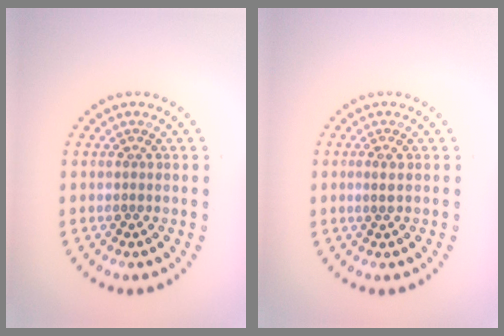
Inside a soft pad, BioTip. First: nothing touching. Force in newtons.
{"total": 0.8, "press": 0.8, "slide": 0.2}